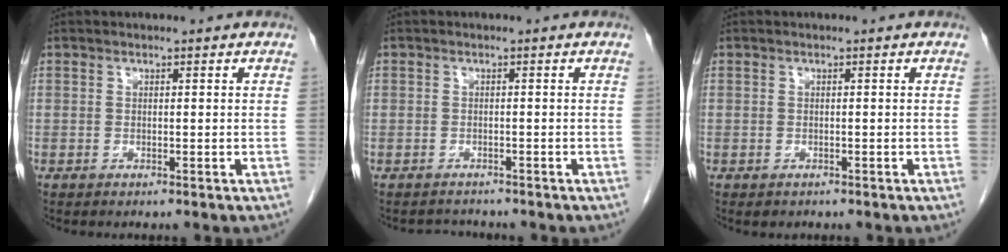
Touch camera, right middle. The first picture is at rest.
{"total": 2.1, "force": [-1.8, 0.9, -0.6], "torque": [0.002, -0.003, -0.031]}
{"total": 0.9, "force": [-0.6, 0.6, 0.2], "torque": [-0.006, 0.000, -0.005]}